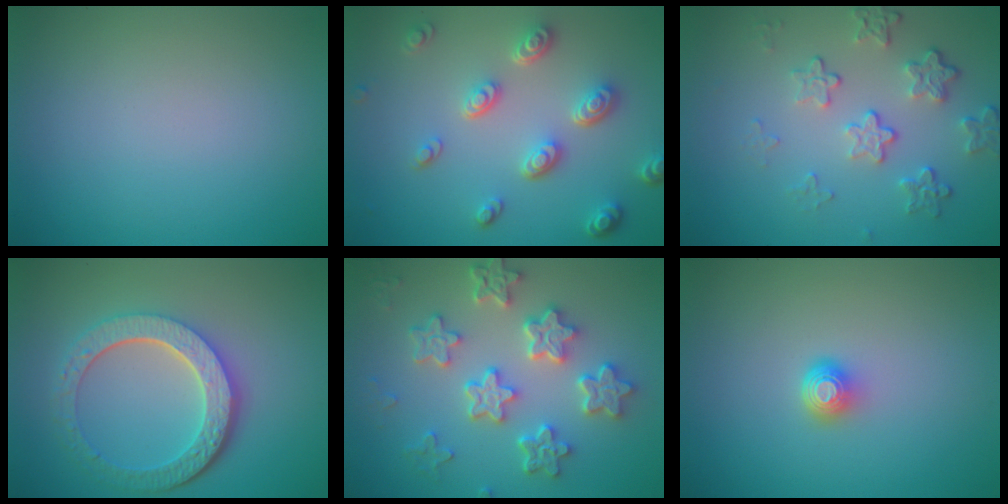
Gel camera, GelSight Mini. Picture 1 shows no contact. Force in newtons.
{"total": 4.7, "press": 3.6, "slide": 3.0}
{"total": 4.2, "press": 3.1, "slide": 2.9}
{"total": 6.3, "press": 4.6, "slide": 4.2}
{"total": 5.8, "press": 5.2, "slide": 2.7}
{"total": 1.7, "press": 1.3, "slide": 1.1}